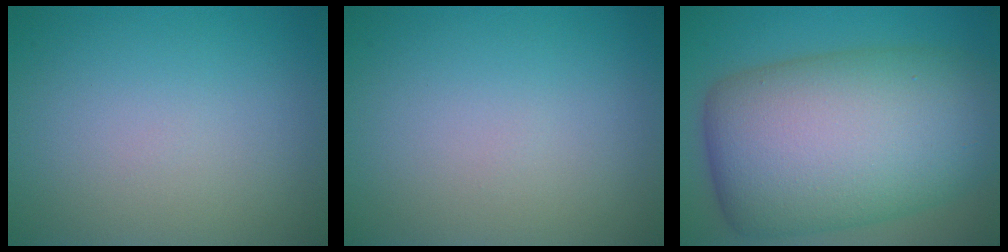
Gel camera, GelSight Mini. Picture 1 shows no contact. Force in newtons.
{"total": 0.0}
{"total": 15.7, "press": 15.7, "slide": 0.2}